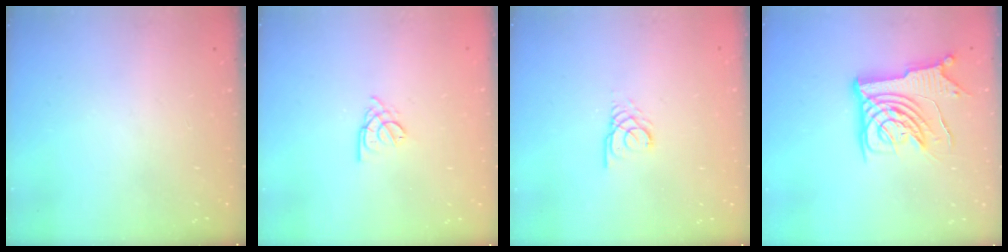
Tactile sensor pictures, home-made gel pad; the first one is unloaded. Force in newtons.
{"total": 2.3, "press": 2.3, "slide": 0.5}
{"total": 2.2, "press": 2.2, "slide": 0.2}
{"total": 13.6, "press": 13.5, "slide": 1.8}